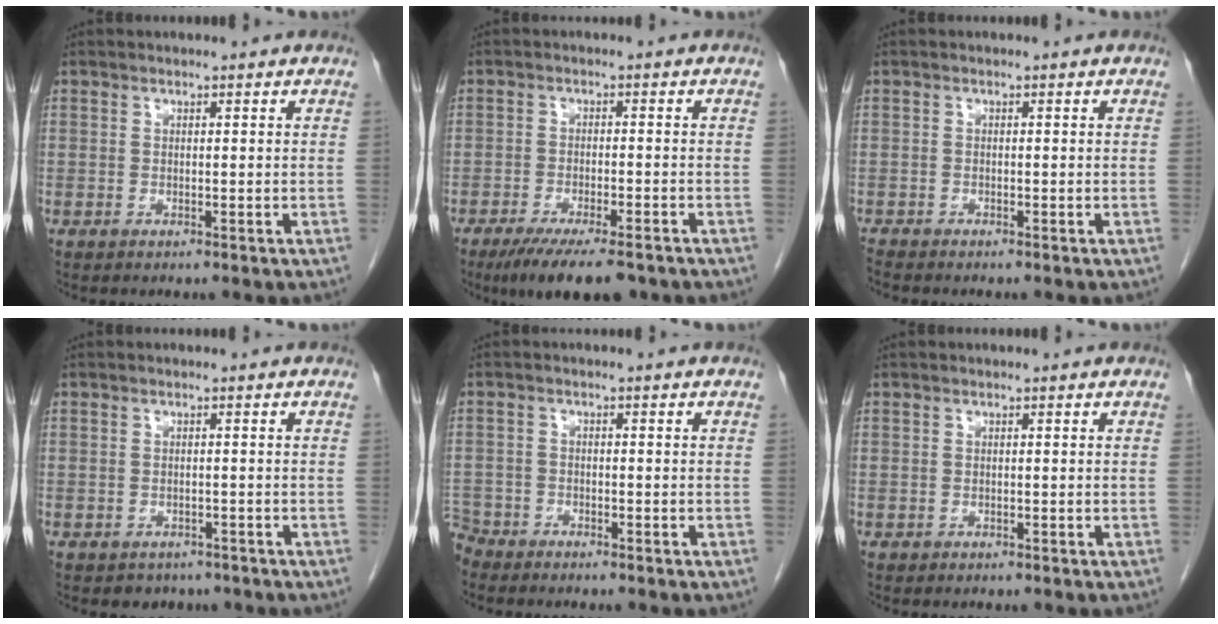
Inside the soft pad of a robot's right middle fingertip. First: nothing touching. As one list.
[{"total": 10.2, "force": [-7.7, 2.2, 6.3], "torque": [-0.091, -0.015, -0.118]}, {"total": 1.1, "force": [-1.1, -0.1, 0.0], "torque": [-0.010, -0.007, -0.022]}, {"total": 3.0, "force": [-2.2, 2.0, 0.2], "torque": [-0.008, 0.007, -0.030]}, {"total": 4.4, "force": [-4.1, 1.6, -0.1], "torque": [0.000, -0.005, -0.082]}, {"total": 0.0}]